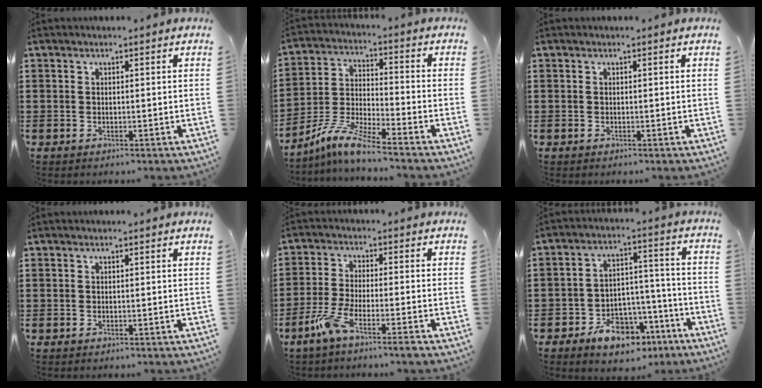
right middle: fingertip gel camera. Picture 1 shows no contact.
{"total": 7.9, "force": [-6.8, 0.0, 3.9], "torque": [-0.094, -0.009, -0.140]}
{"total": 0.0}
{"total": 0.0}
{"total": 5.9, "force": [-3.9, 0.5, 4.3], "torque": [-0.110, -0.020, -0.078]}
{"total": 8.2, "force": [-5.9, 4.6, 3.4], "torque": [-0.057, 0.036, -0.107]}